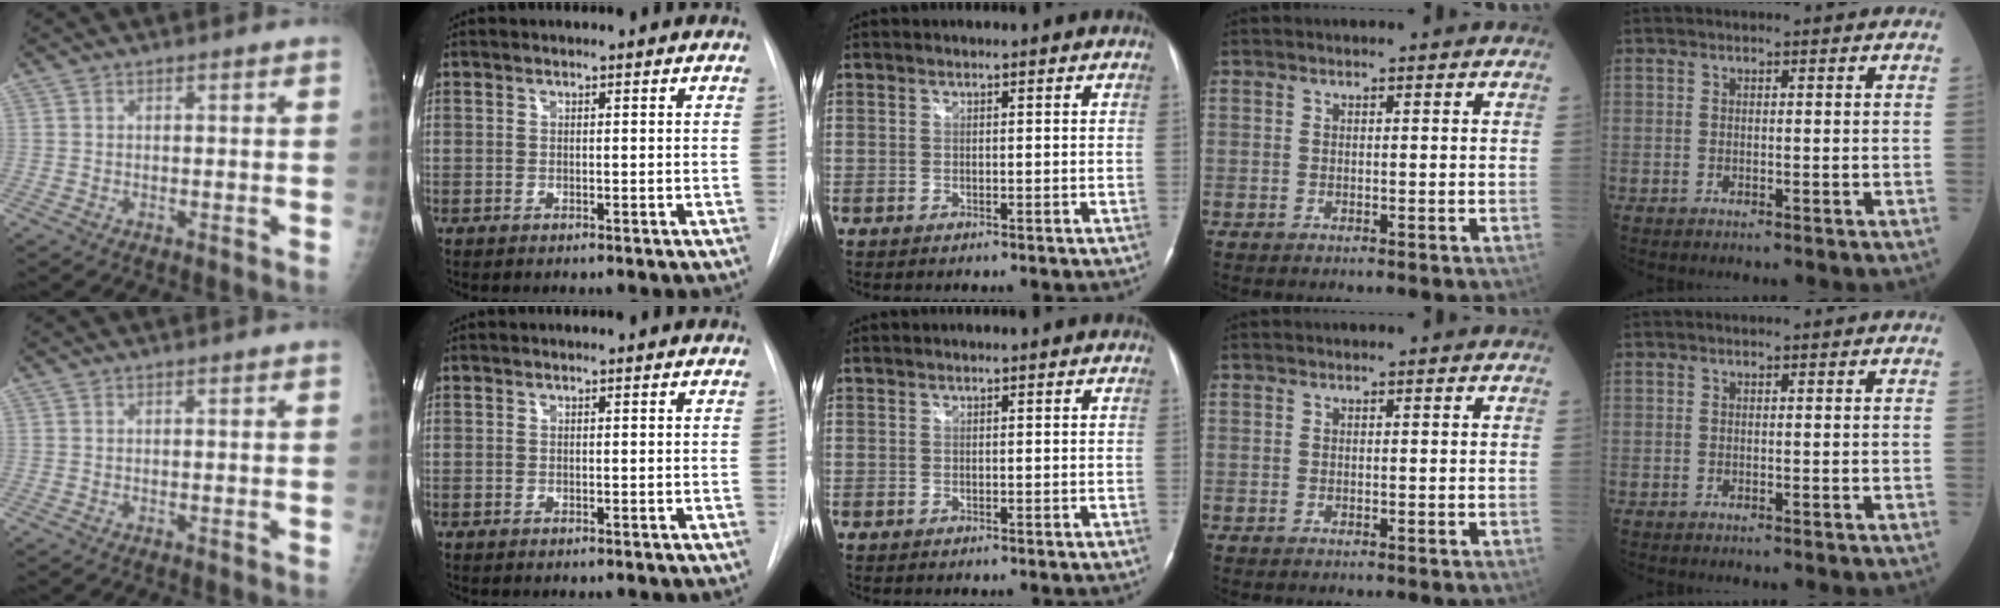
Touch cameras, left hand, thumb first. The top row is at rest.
{}